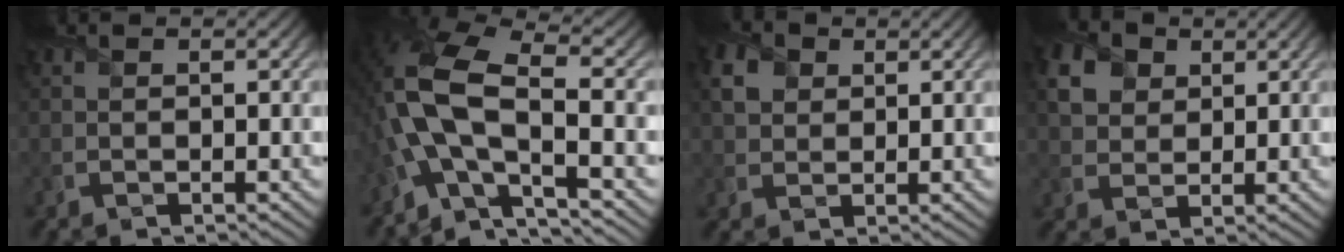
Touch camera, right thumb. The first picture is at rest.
{"total": 14.0, "force": [-2.6, 5.8, 12.4], "torque": [-0.286, 0.003, -0.055]}
{"total": 3.8, "force": [1.5, 2.9, 1.9], "torque": [-0.052, 0.005, 0.028]}
{"total": 4.9, "force": [2.2, 3.8, 2.3], "torque": [-0.064, 0.006, 0.041]}